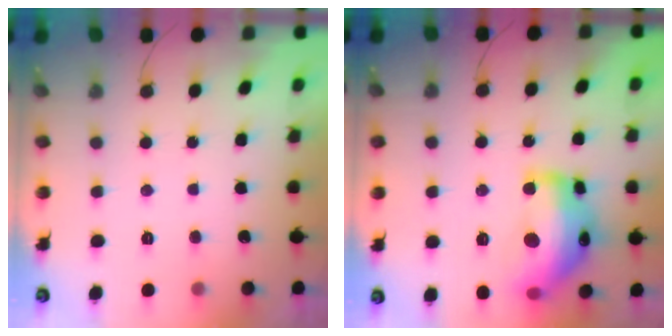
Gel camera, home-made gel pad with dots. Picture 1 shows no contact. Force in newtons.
{"total": 20.4, "press": 20.3, "slide": 1.2}